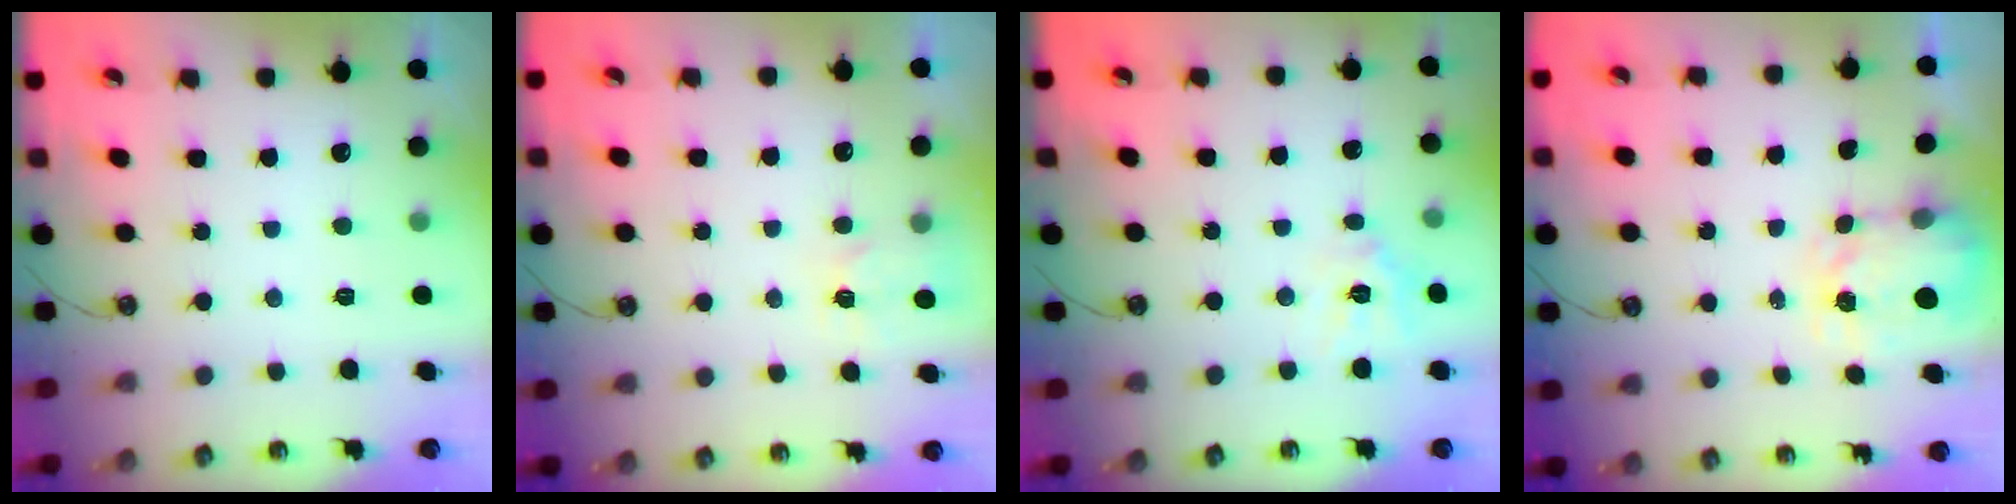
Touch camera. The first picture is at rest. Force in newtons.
{"total": 5.1, "press": 5.0, "slide": 0.6}
{"total": 9.5, "press": 9.5, "slide": 0.9}
{"total": 3.6, "press": 3.5, "slide": 0.5}